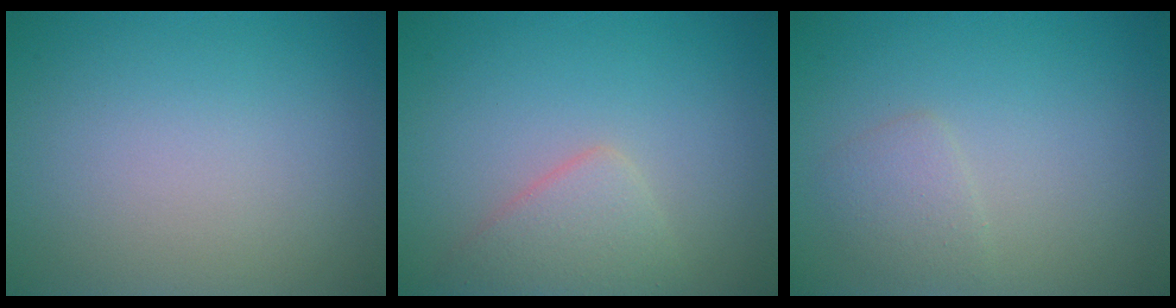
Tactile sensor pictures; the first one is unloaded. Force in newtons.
{"total": 2.7, "press": 2.7, "slide": 0.0}
{"total": 1.5, "press": 1.5, "slide": 0.1}